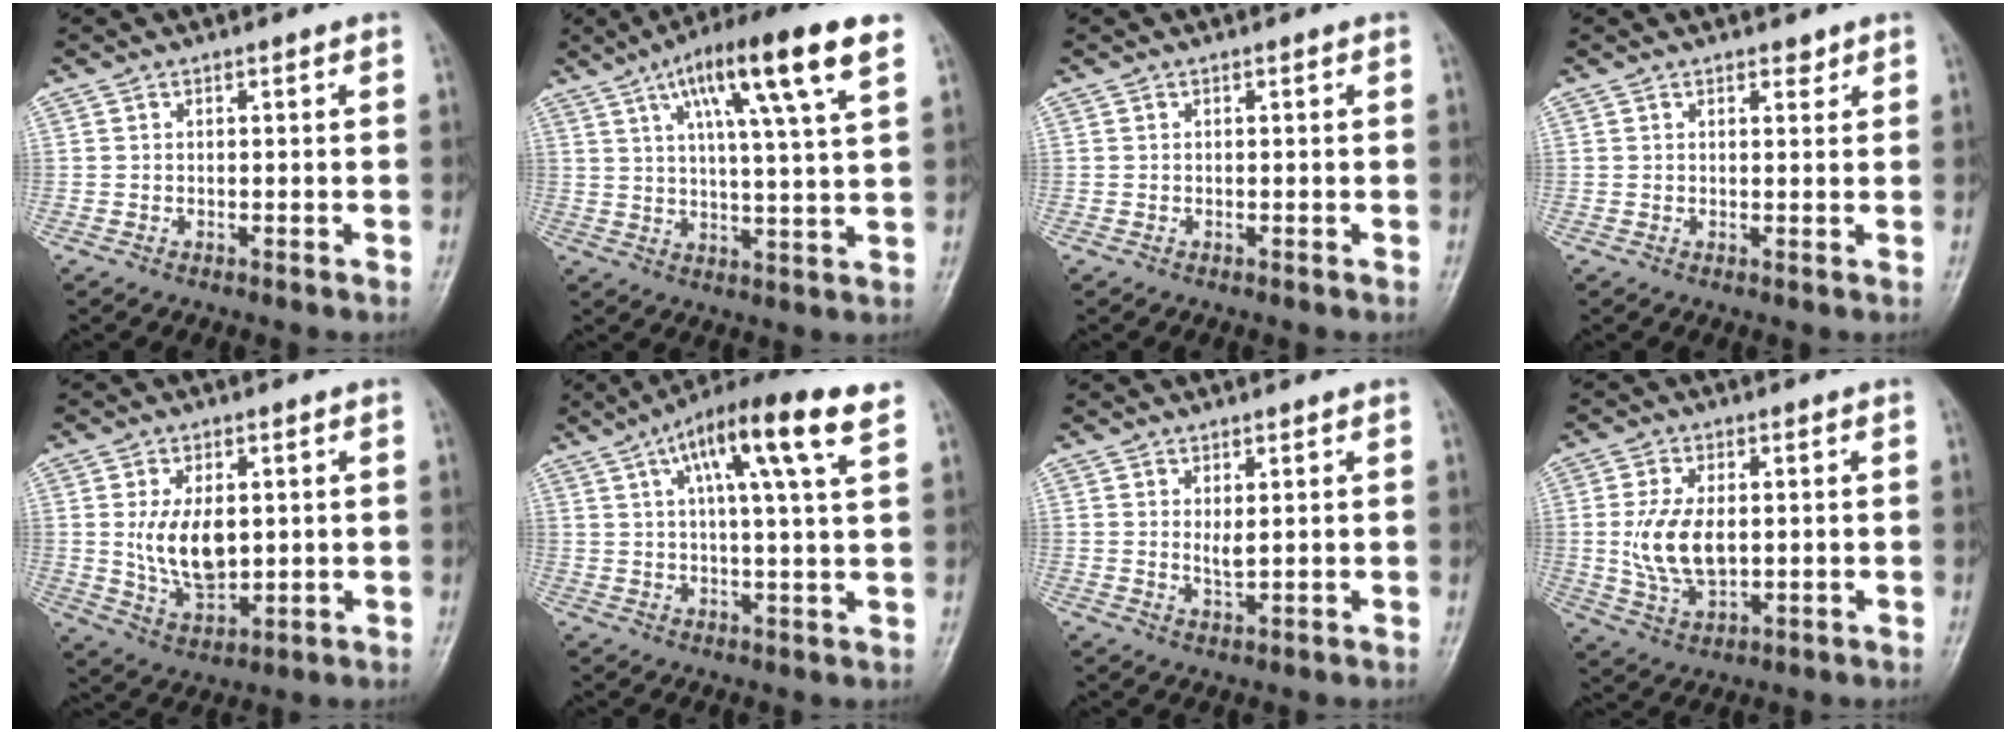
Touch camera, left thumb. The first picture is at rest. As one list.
[{"total": 16.5, "force": [8.0, 2.3, 14.2], "torque": [-0.228, -0.011, 0.124]}, {"total": 0.0}, {"total": 1.6, "force": [1.2, 0.8, 0.7], "torque": [-0.001, -0.007, 0.015]}, {"total": 10.0, "force": [1.2, 5.8, 8.1], "torque": [-0.131, -0.016, 0.036]}, {"total": 14.8, "force": [7.1, 2.3, 12.8], "torque": [-0.206, 0.000, 0.109]}, {"total": 2.4, "force": [0.8, 0.8, 2.1], "torque": [-0.037, -0.012, 0.018]}, {"total": 9.8, "force": [0.5, 5.5, 8.1], "torque": [-0.156, -0.009, 0.017]}]